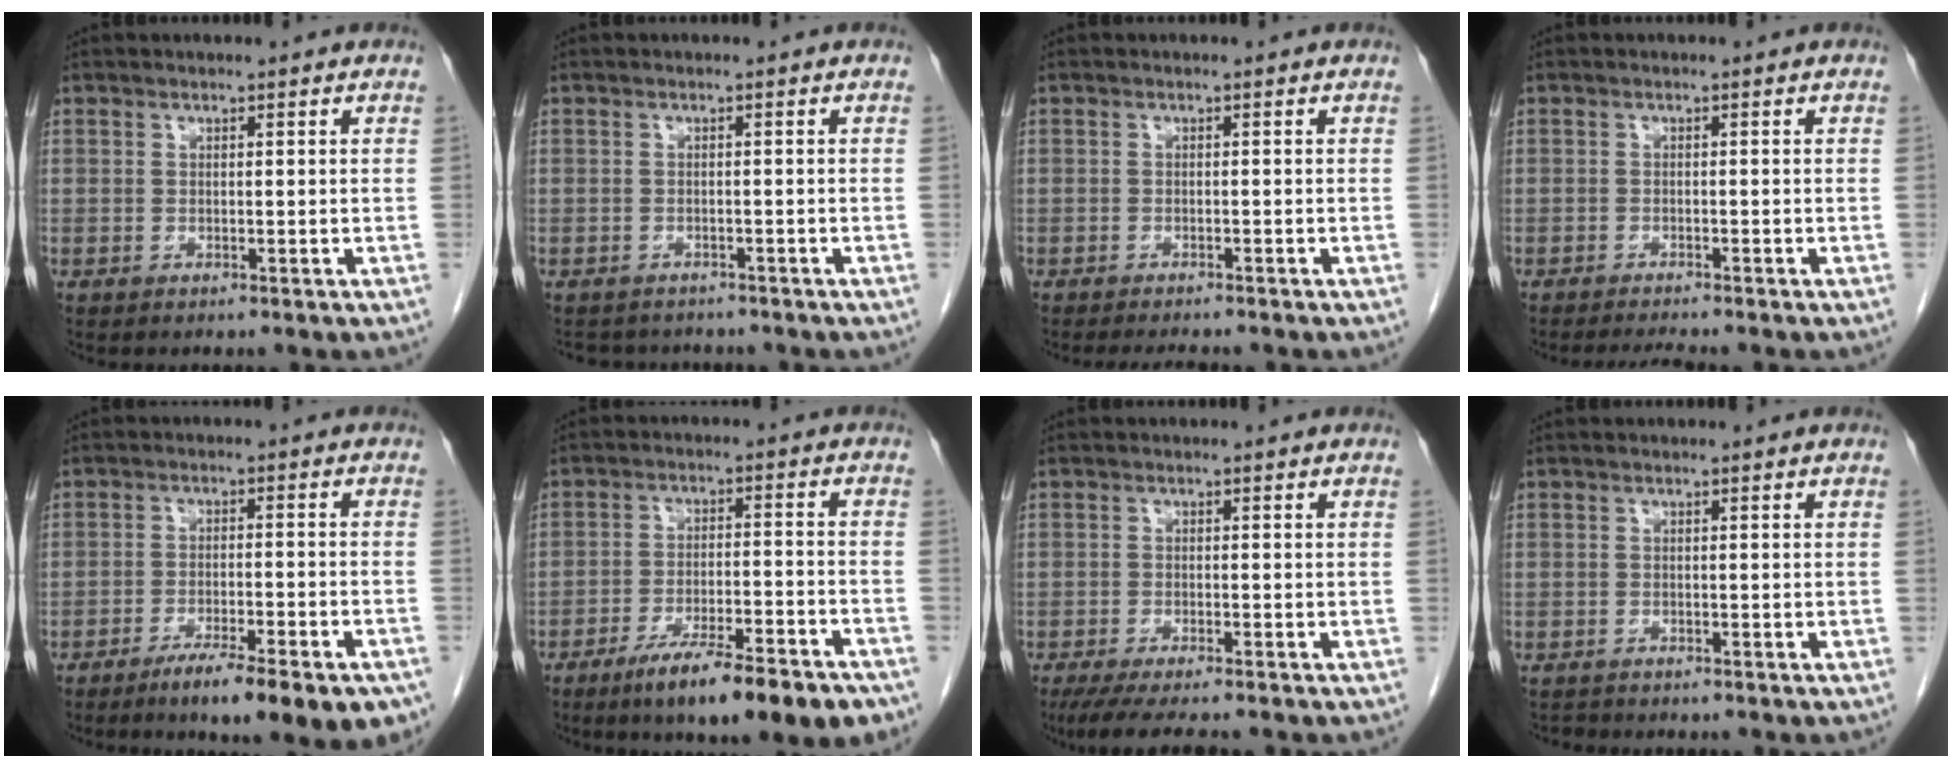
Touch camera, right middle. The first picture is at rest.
{"total": 5.0, "force": [-4.6, 1.9, 0.7], "torque": [-0.011, 0.000, -0.058]}
{"total": 3.4, "force": [-3.1, 0.3, 1.3], "torque": [-0.018, -0.009, -0.043]}
{"total": 2.8, "force": [-2.5, -0.5, 1.0], "torque": [-0.020, -0.012, -0.040]}
{"total": 13.3, "force": [-9.2, 2.2, 9.4], "torque": [-0.087, -0.008, -0.132]}
{"total": 14.9, "force": [-10.6, 2.4, 10.3], "torque": [-0.122, -0.010, -0.160]}
{"total": 7.1, "force": [-5.9, 0.4, 3.9], "torque": [-0.058, -0.020, -0.093]}
{"total": 0.7, "force": [-0.7, 0.0, -0.1], "torque": [-0.007, -0.006, -0.013]}